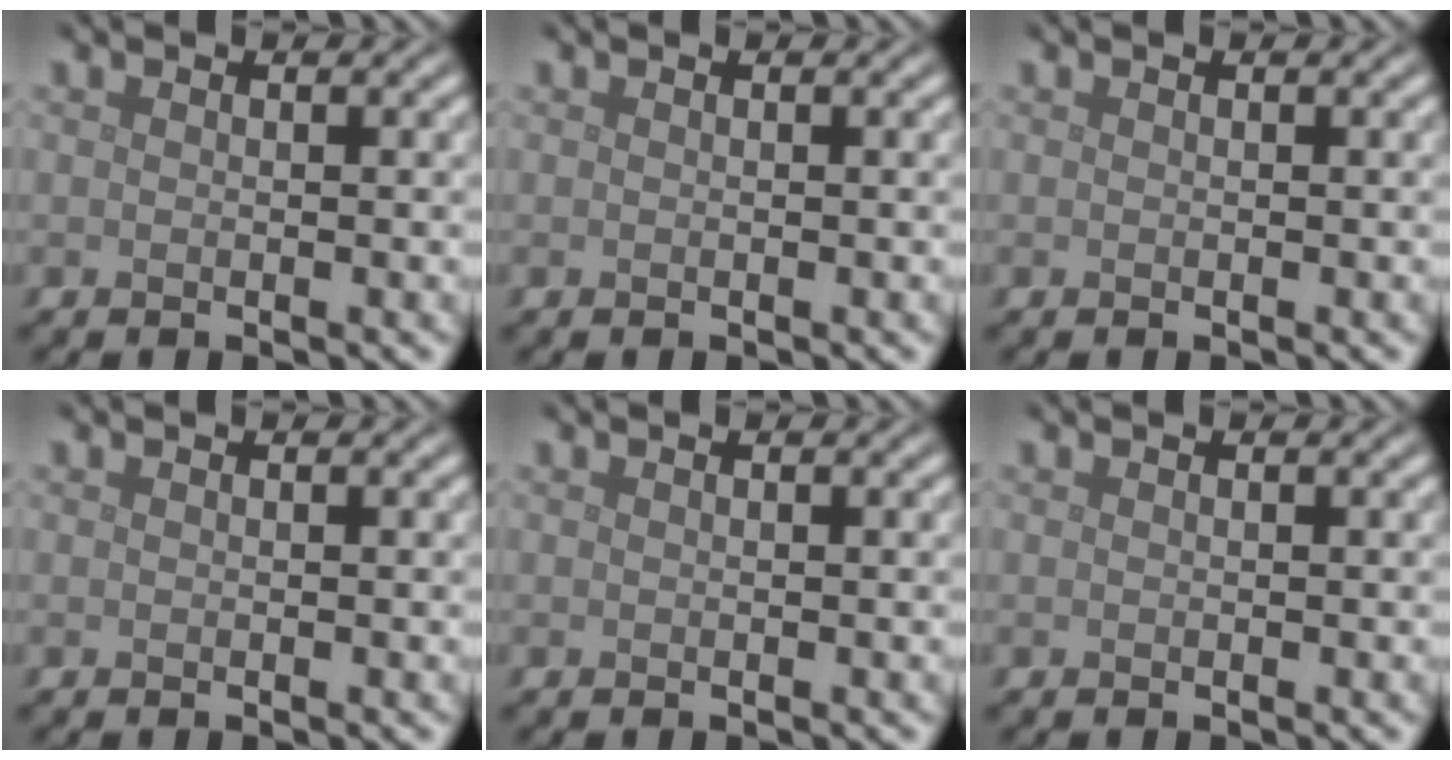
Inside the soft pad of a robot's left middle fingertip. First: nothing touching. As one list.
[{"total": 0.0}, {"total": 0.0}, {"total": 0.0}, {"total": 0.0}, {"total": 0.0}]